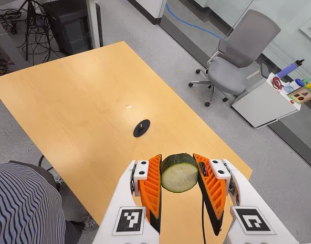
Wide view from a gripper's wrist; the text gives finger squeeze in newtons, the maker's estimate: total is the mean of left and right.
{"total": 12.0, "left": 11.2, "right": 12.7}